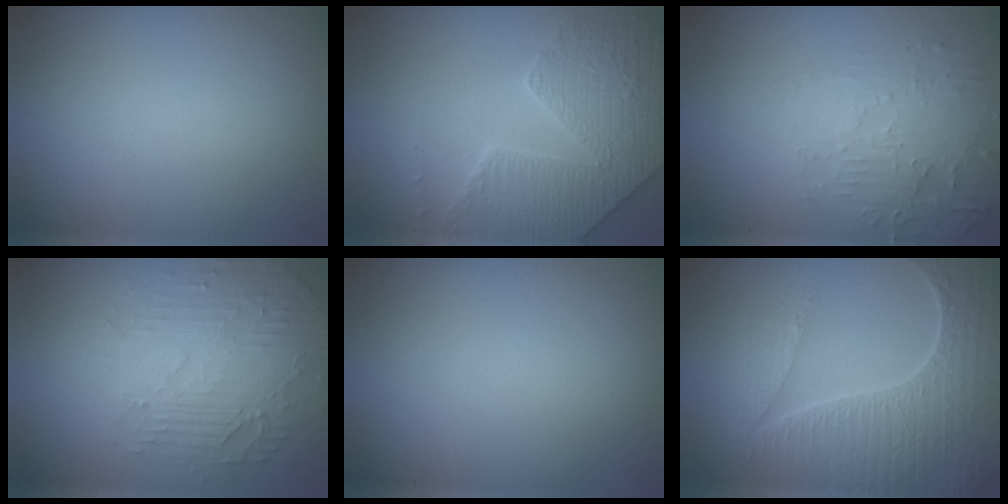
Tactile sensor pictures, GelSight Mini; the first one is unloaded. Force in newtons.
{"total": 5.3, "press": 5.0, "slide": 1.8}
{"total": 3.7, "press": 3.6, "slide": 0.7}
{"total": 5.5, "press": 3.3, "slide": 4.4}
{"total": 0.0}
{"total": 7.7, "press": 5.7, "slide": 5.2}